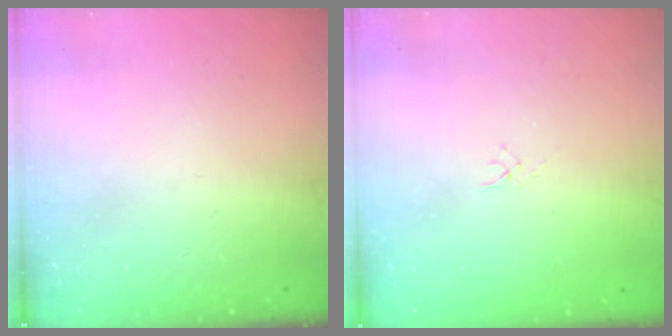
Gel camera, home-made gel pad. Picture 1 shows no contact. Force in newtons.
{"total": 1.0, "press": 1.0, "slide": 0.3}